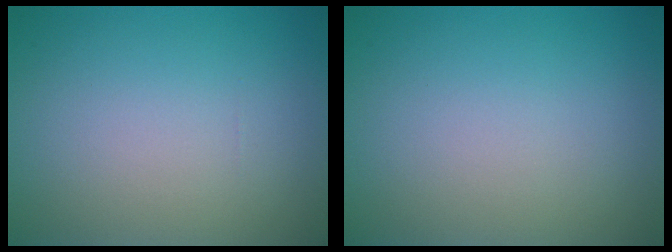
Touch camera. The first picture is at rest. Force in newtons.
{"total": 0.0}